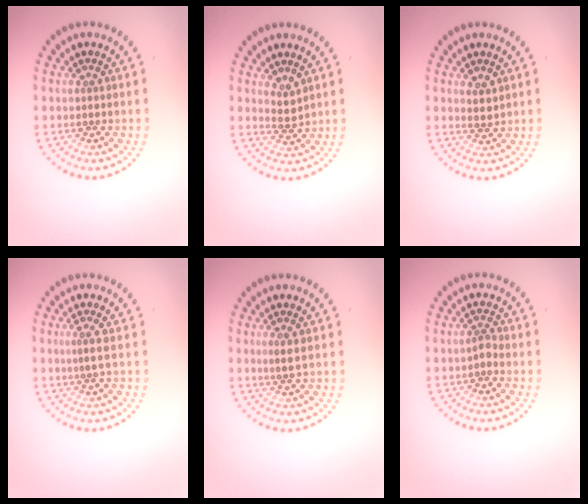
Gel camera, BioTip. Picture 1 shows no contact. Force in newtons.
{"total": 1.6, "press": 1.2, "slide": 1.1}
{"total": 1.4, "press": 1.2, "slide": 0.8}
{"total": 1.2, "press": 0.5, "slide": 1.0}
{"total": 1.0, "press": 0.8, "slide": 0.5}
{"total": 0.9, "press": 0.6, "slide": 0.8}